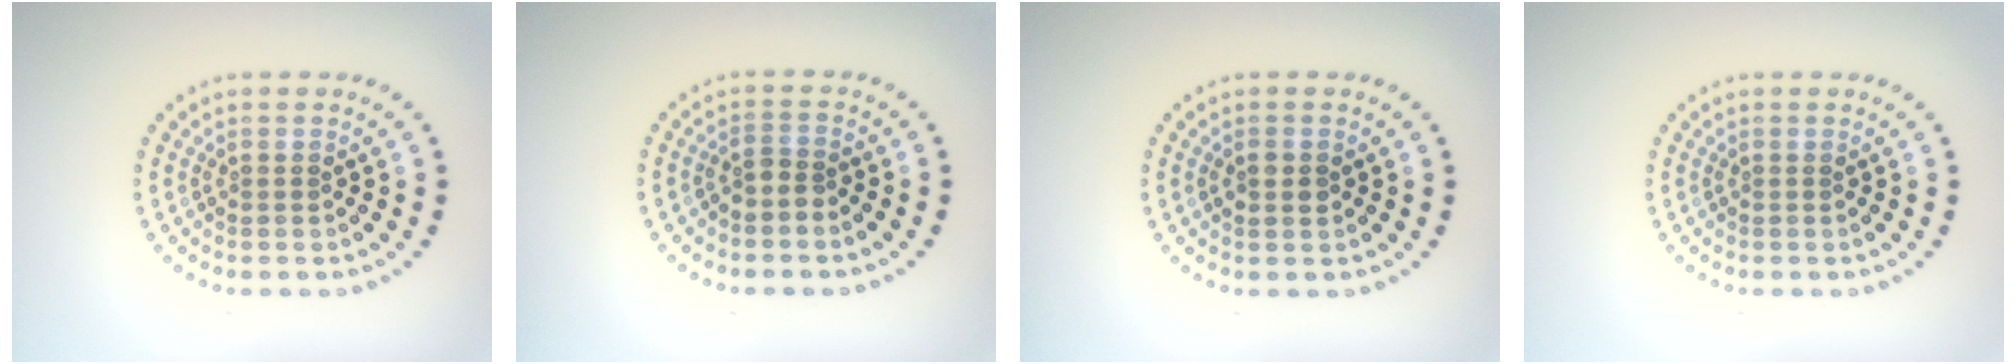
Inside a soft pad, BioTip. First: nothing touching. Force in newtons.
{"total": 1.6, "press": 1.3, "slide": 1.0}
{"total": 1.1, "press": 1.1, "slide": 0.1}
{"total": 0.0}